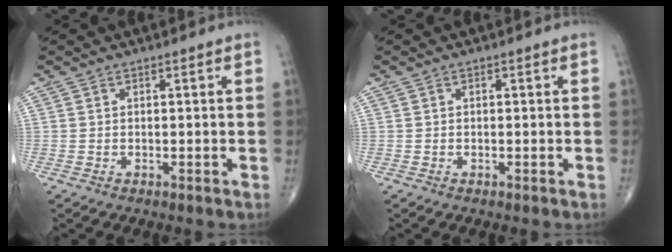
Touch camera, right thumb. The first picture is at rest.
{"total": 0.0}